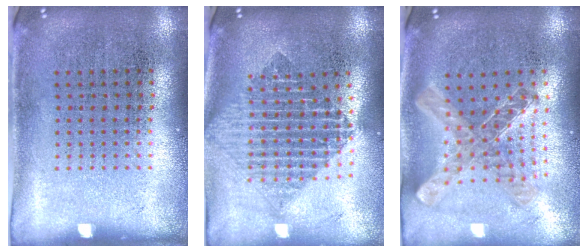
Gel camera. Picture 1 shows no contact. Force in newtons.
{"total": 1.9, "press": 1.6, "slide": 1.1}
{"total": 1.1, "press": 1.0, "slide": 0.3}